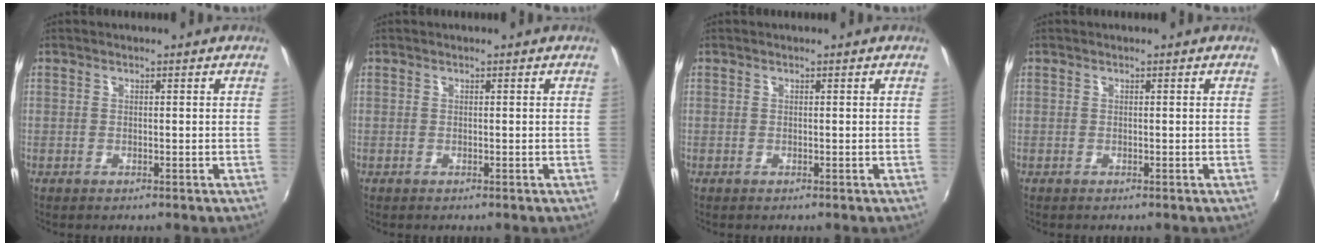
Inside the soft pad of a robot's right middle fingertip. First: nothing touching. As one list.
[{"total": 0.0}, {"total": 0.0}, {"total": 0.0}]